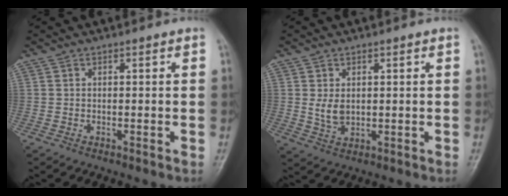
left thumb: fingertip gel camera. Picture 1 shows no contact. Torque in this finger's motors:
{"motor_torque": [0.05, 0.04, 0.40, -0.22, 0.01]}